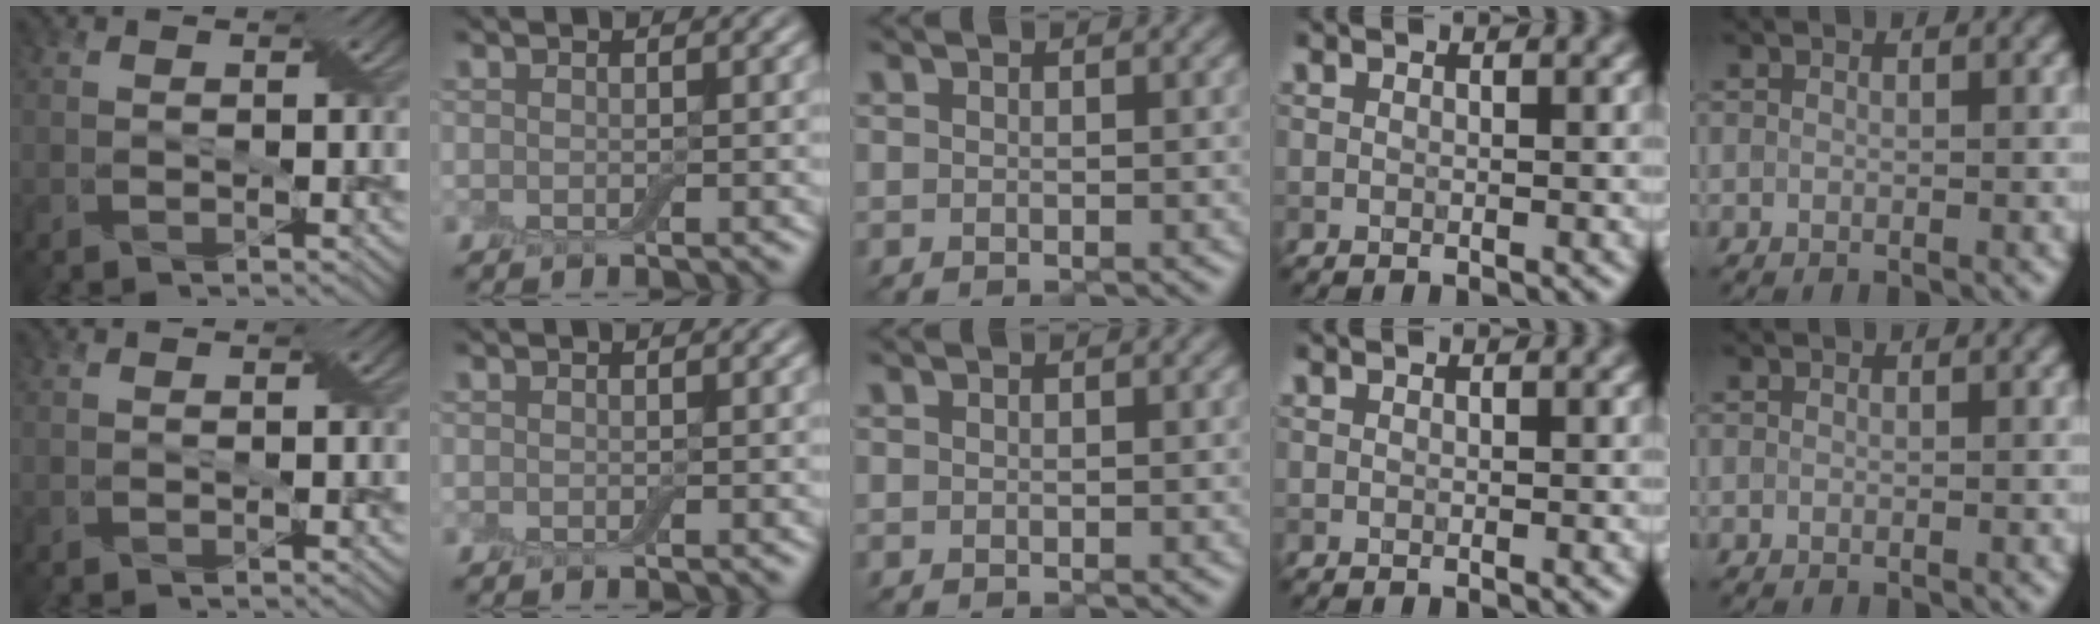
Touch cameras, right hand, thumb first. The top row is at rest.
{}